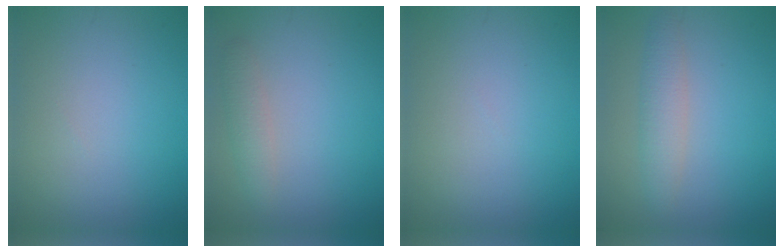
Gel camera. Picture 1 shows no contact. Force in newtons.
{"total": 1.7, "press": 1.7, "slide": 0.0}
{"total": 0.0}
{"total": 2.5, "press": 2.5, "slide": 0.1}